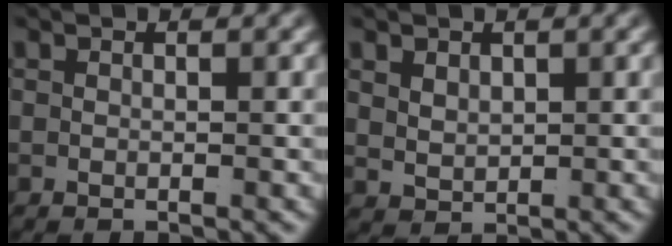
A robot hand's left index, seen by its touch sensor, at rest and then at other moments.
{"total": 1.8, "force": [0.9, 1.2, 1.0], "torque": [-0.025, -0.015, 0.035]}